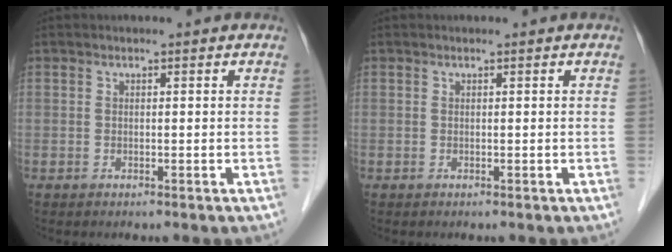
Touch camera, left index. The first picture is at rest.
{"total": 0.0}